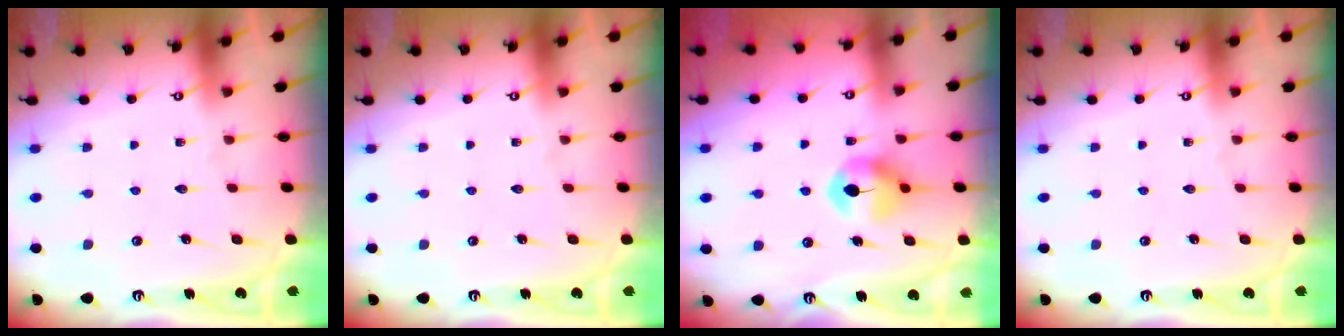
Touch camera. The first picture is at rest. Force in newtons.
{"total": 0.0}
{"total": 7.3, "press": 7.3, "slide": 0.6}
{"total": 0.0}